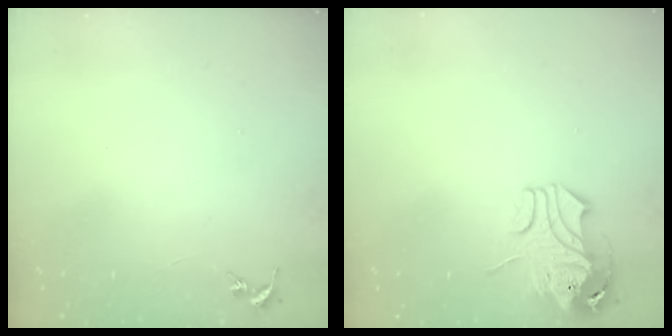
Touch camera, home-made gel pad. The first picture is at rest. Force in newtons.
{"total": 9.5, "press": 9.4, "slide": 1.2}